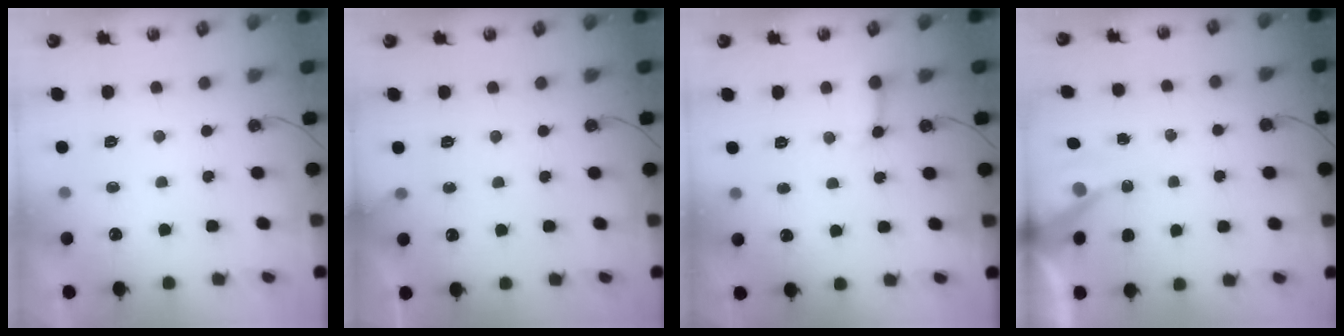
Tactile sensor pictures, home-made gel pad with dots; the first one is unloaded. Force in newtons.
{"total": 2.8, "press": 2.8, "slide": 0.2}
{"total": 5.2, "press": 5.2, "slide": 0.7}
{"total": 8.3, "press": 8.3, "slide": 0.6}